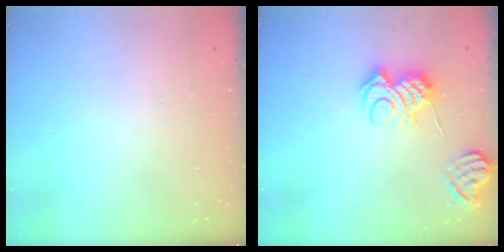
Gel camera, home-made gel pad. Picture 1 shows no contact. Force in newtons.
{"total": 9.1, "press": 9.0, "slide": 1.0}